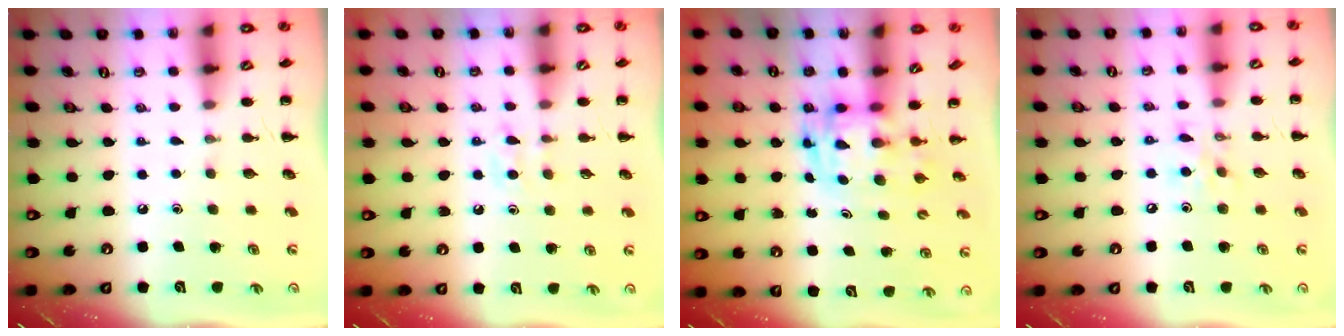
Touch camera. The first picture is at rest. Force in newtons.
{"total": 4.9, "press": 4.7, "slide": 1.4}
{"total": 2.8, "press": 2.7, "slide": 0.6}
{"total": 6.7, "press": 6.7, "slide": 0.6}